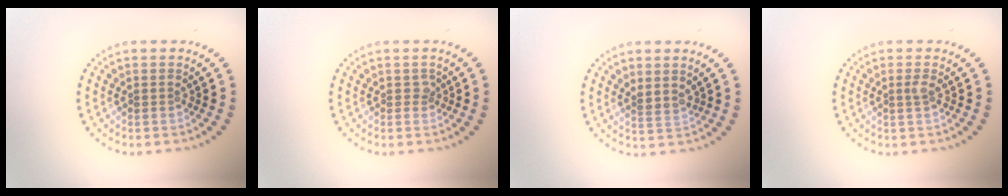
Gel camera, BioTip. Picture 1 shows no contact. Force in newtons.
{"total": 0.6, "press": 0.5, "slide": 0.3}
{"total": 1.2, "press": 0.8, "slide": 0.9}
{"total": 0.8, "press": 0.6, "slide": 0.6}